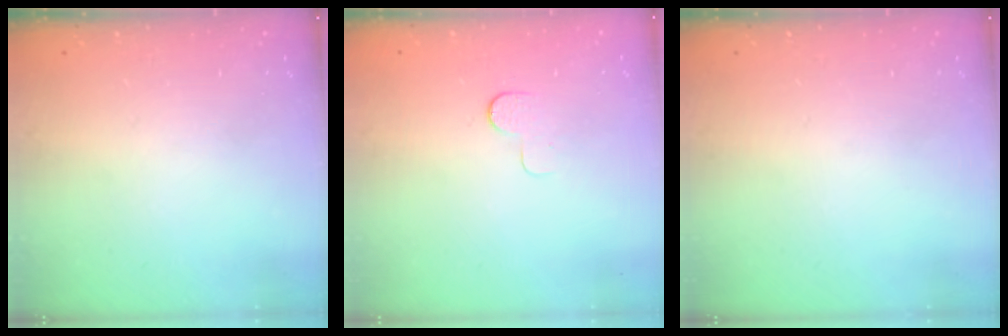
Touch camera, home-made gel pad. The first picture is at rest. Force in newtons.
{"total": 3.9, "press": 3.9, "slide": 0.3}
{"total": 0.0}